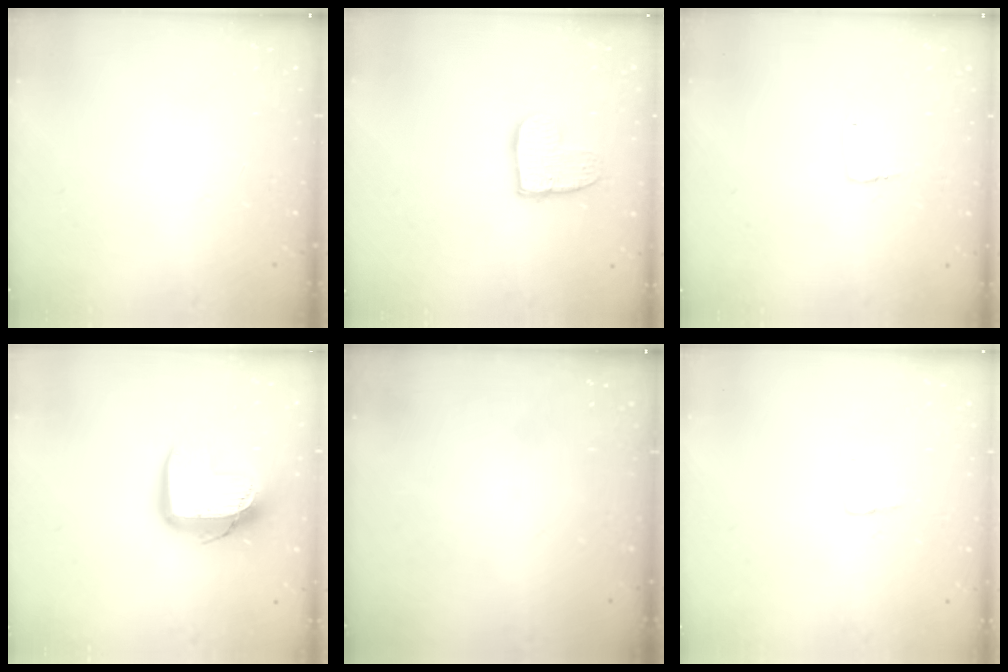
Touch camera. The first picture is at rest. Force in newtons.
{"total": 10.1, "press": 10.0, "slide": 0.5}
{"total": 2.7, "press": 2.7, "slide": 0.2}
{"total": 13.2, "press": 13.2, "slide": 1.1}
{"total": 0.0}
{"total": 3.4, "press": 3.4, "slide": 0.2}